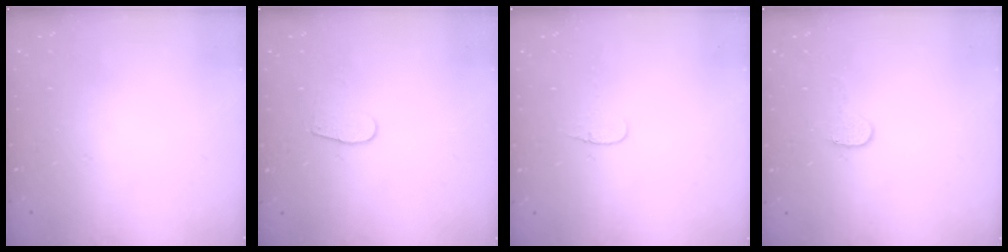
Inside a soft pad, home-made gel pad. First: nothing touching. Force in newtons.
{"total": 6.4, "press": 6.4, "slide": 0.6}
{"total": 3.7, "press": 3.7, "slide": 0.4}
{"total": 5.6, "press": 5.6, "slide": 0.5}